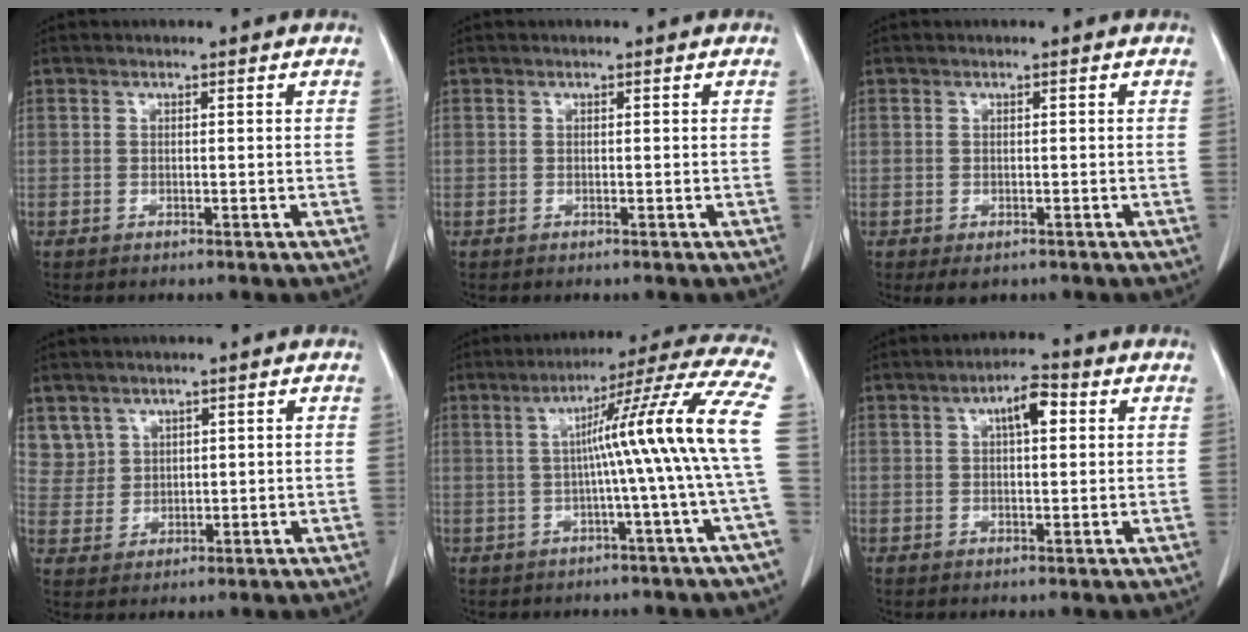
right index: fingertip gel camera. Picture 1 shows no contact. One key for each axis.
{"total": 0.0}
{"total": 2.0, "fx": -1.2, "fy": 1.3, "fz": 0.9, "tx": -0.011, "ty": -0.001, "tz": -0.006}
{"total": 5.0, "fx": 3.2, "fy": 3.9, "fz": -0.1, "tx": 0.008, "ty": 0.002, "tz": 0.071}
{"total": 13.8, "fx": -0.1, "fy": -2.6, "fz": 13.5, "tx": -0.176, "ty": 0.022, "tz": -0.004}
{"total": 4.8, "fx": 1.6, "fy": 1.6, "fz": 4.3, "tx": -0.072, "ty": 0.013, "tz": 0.024}